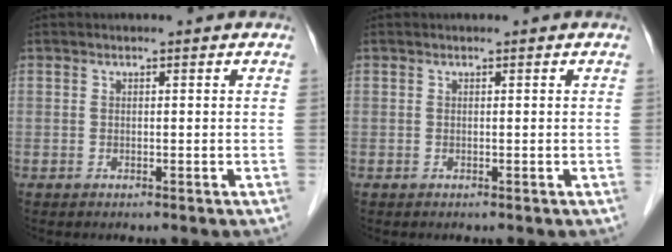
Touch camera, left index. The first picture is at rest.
{"total": 0.0}